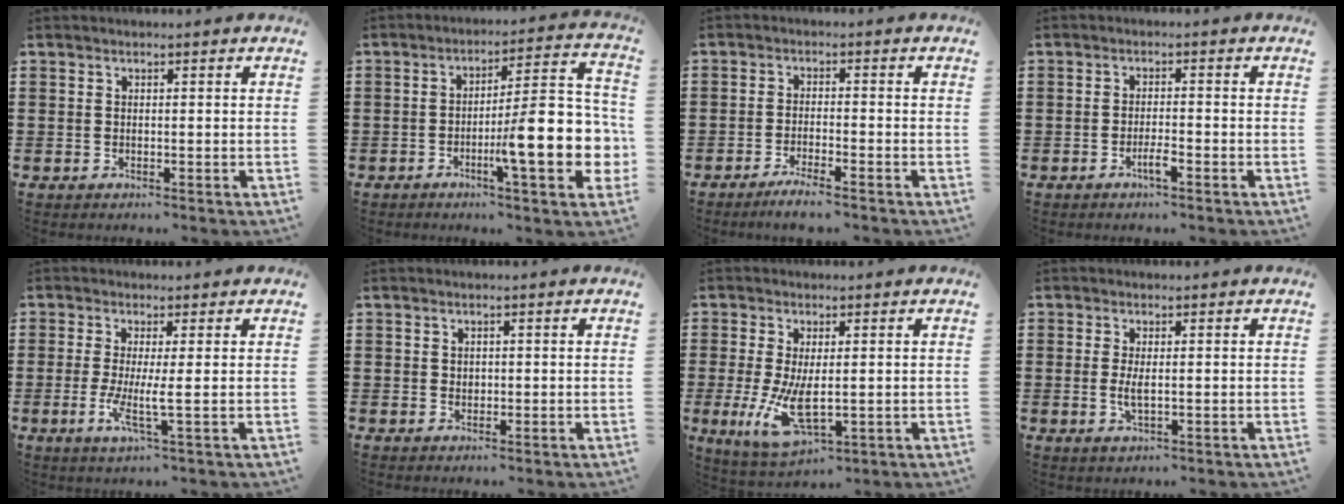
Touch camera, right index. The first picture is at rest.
{"total": 14.9, "force": [-3.5, 3.3, 14.1], "torque": [-0.196, -0.015, -0.057]}
{"total": 2.7, "force": [-2.4, -0.2, 1.2], "torque": [-0.021, 0.000, -0.045]}
{"total": 2.5, "force": [-1.5, 0.4, 1.9], "torque": [-0.034, 0.001, -0.027]}
{"total": 4.5, "force": [-0.6, -0.2, 4.4], "torque": [-0.095, -0.018, -0.016]}
{"total": 0.8, "force": [0.3, 0.7, 0.3], "torque": [-0.006, 0.004, 0.006]}
{"total": 8.4, "force": [-0.7, 3.4, 7.7], "torque": [-0.166, -0.027, -0.011]}
{"total": 2.6, "force": [-0.2, 0.7, 2.5], "torque": [-0.053, -0.007, -0.005]}